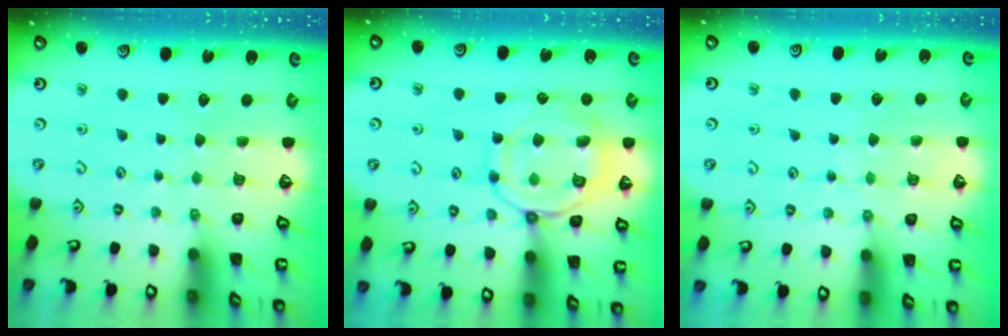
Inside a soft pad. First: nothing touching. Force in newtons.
{"total": 14.2, "press": 14.1, "slide": 1.4}
{"total": 4.8, "press": 4.8, "slide": 0.6}